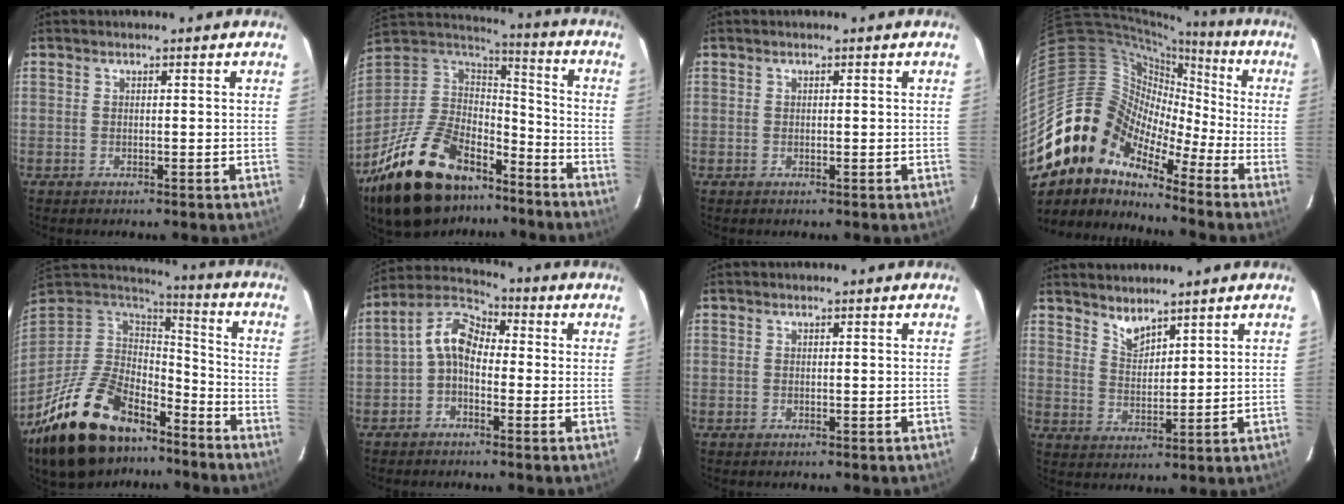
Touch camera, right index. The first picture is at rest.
{"total": 28.7, "force": [-18.8, 14.6, 16.0], "torque": [-0.328, 0.000, -0.291]}
{"total": 0.0}
{"total": 11.8, "force": [-7.6, 8.0, 4.1], "torque": [-0.058, 0.022, -0.170]}
{"total": 26.0, "force": [-17.0, 13.0, 14.8], "torque": [-0.295, -0.007, -0.267]}
{"total": 7.0, "force": [-1.6, 4.8, 4.9], "torque": [-0.103, 0.025, -0.041]}
{"total": 0.0}
{"total": 4.5, "force": [4.0, 1.3, 1.6], "torque": [-0.026, -0.005, 0.074]}